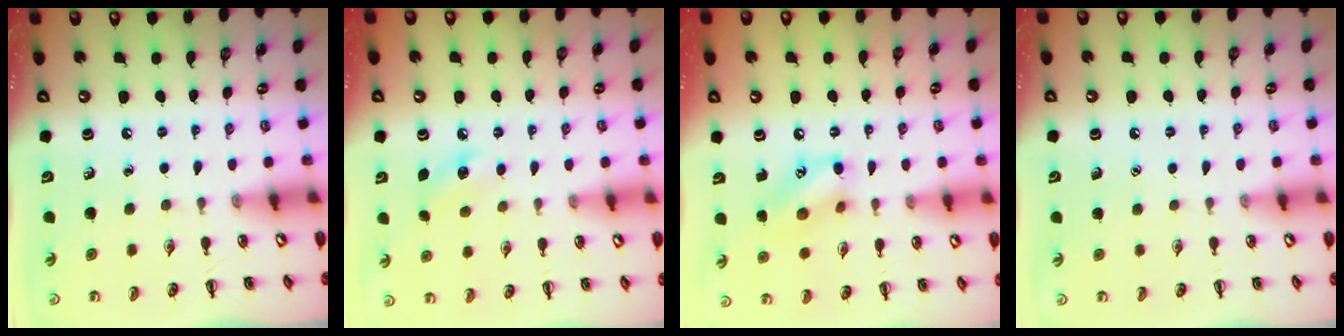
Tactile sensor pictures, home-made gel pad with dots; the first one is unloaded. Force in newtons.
{"total": 7.7, "press": 7.4, "slide": 1.9}
{"total": 10.7, "press": 10.7, "slide": 0.3}
{"total": 1.4, "press": 1.4, "slide": 0.1}